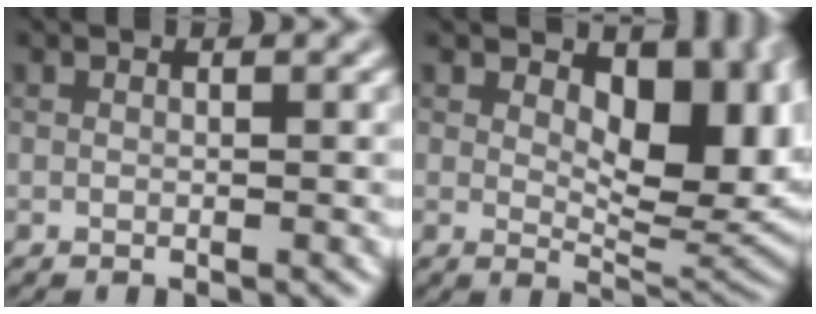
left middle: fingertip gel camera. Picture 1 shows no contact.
{"total": 10.2, "force": [2.6, 5.6, 8.1], "torque": [-0.114, -0.016, 0.047]}